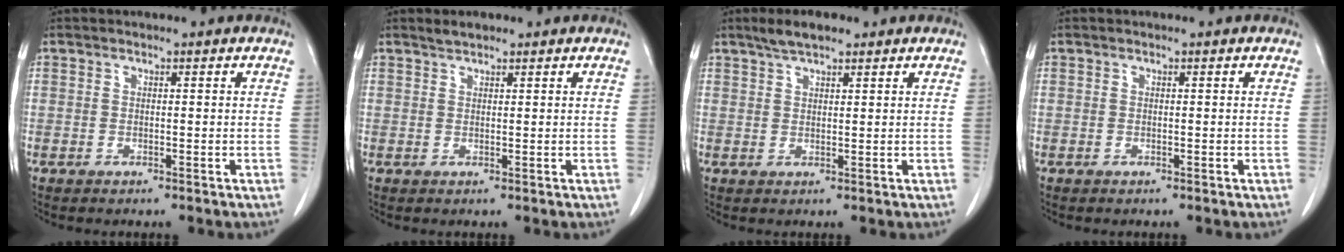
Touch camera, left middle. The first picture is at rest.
{"total": 1.3, "force": [1.2, 0.4, 0.5], "torque": [-0.012, 0.005, 0.023]}
{"total": 3.8, "force": [2.9, 1.0, 2.3], "torque": [-0.049, 0.011, 0.053]}
{"total": 0.0}